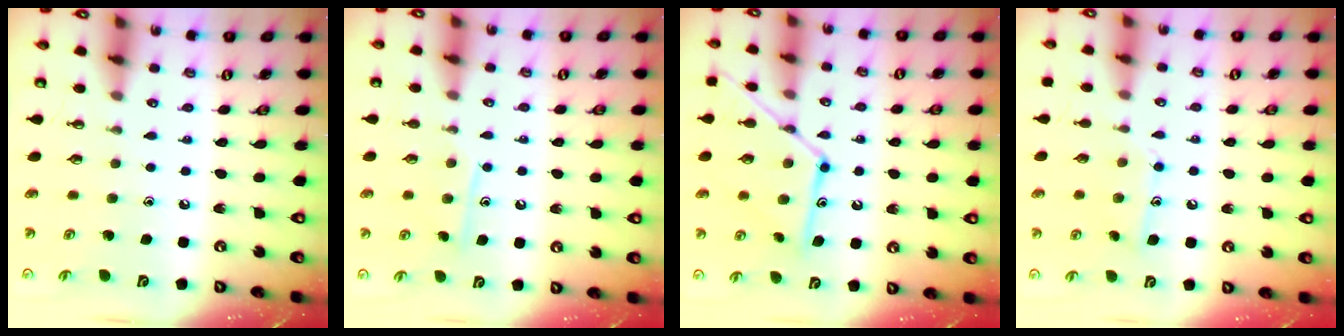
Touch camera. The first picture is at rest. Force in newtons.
{"total": 9.1, "press": 9.1, "slide": 0.7}
{"total": 15.3, "press": 15.2, "slide": 1.3}
{"total": 9.3, "press": 9.2, "slide": 0.6}